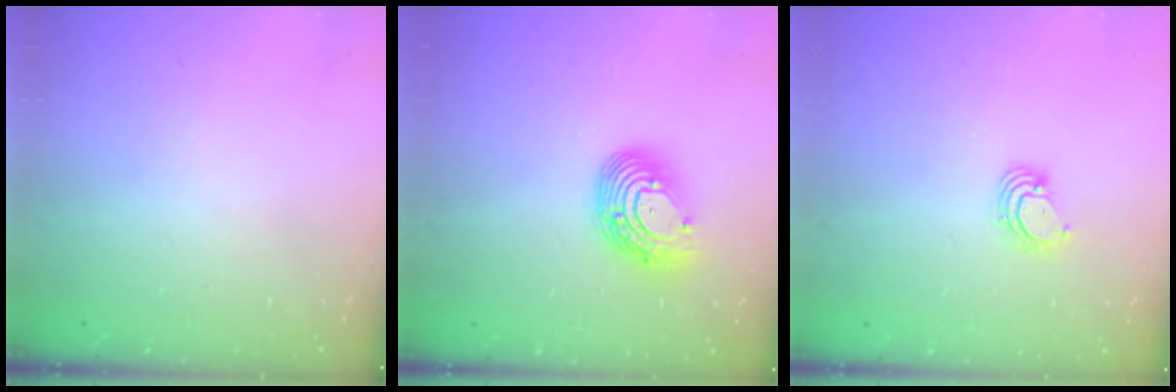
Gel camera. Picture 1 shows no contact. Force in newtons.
{"total": 12.8, "press": 12.8, "slide": 1.2}
{"total": 3.4, "press": 3.4, "slide": 0.2}